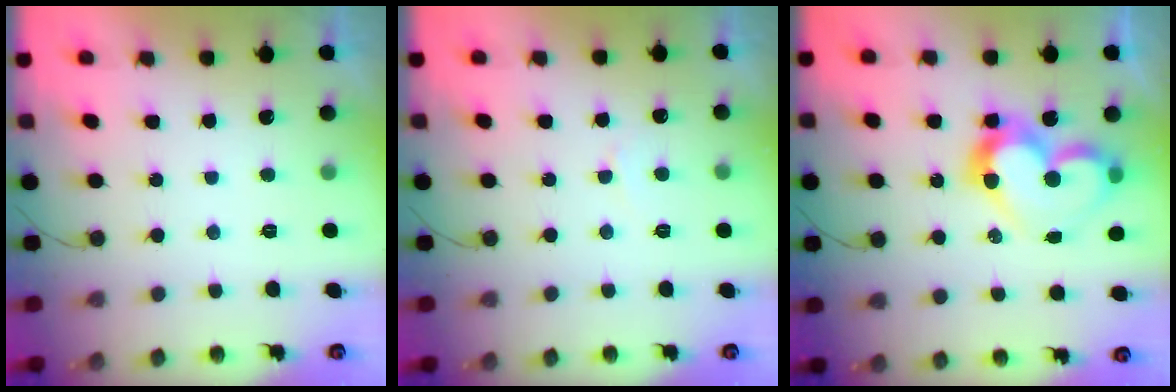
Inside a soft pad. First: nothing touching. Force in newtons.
{"total": 3.0, "press": 3.0, "slide": 0.3}
{"total": 14.6, "press": 14.2, "slide": 3.1}